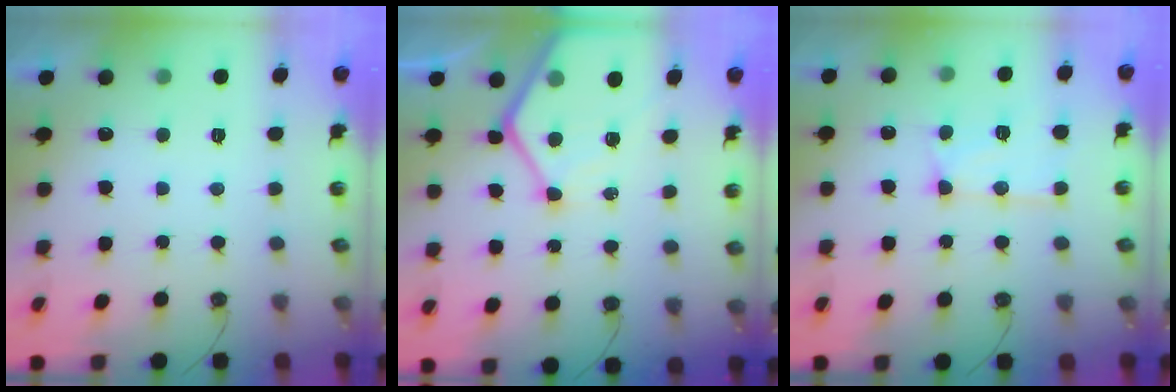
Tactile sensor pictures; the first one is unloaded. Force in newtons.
{"total": 13.7, "press": 13.6, "slide": 1.5}
{"total": 13.2, "press": 13.1, "slide": 1.3}